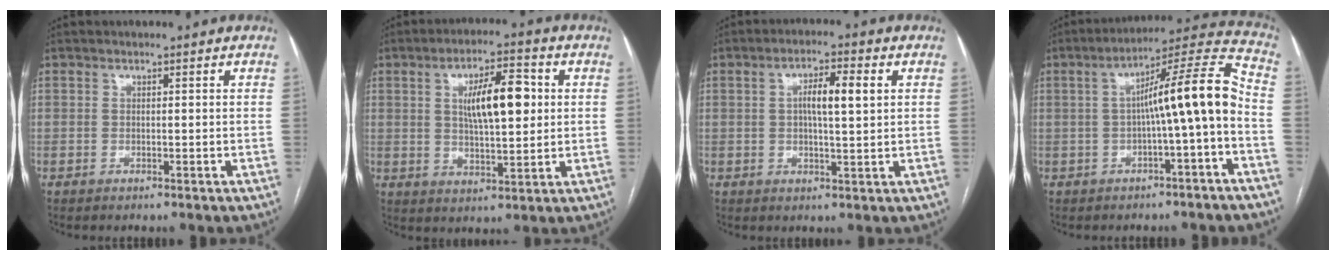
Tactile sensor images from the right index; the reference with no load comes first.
{"total": 10.0, "force": [2.1, 2.9, 9.4], "torque": [-0.160, 0.012, 0.036]}
{"total": 6.1, "force": [1.3, 1.0, 5.8], "torque": [-0.103, 0.011, 0.022]}
{"total": 12.0, "force": [-1.6, 0.1, 11.9], "torque": [-0.179, 0.035, -0.025]}